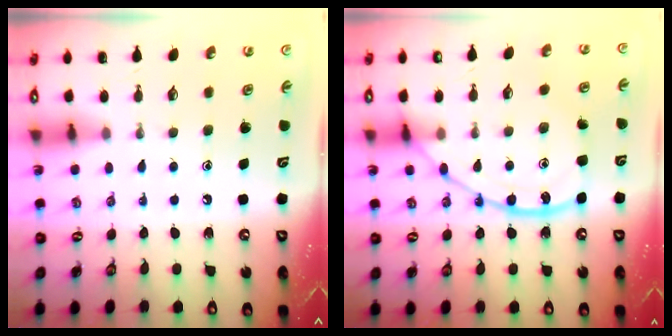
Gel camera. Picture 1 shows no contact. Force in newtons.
{"total": 12.7, "press": 12.7, "slide": 0.2}